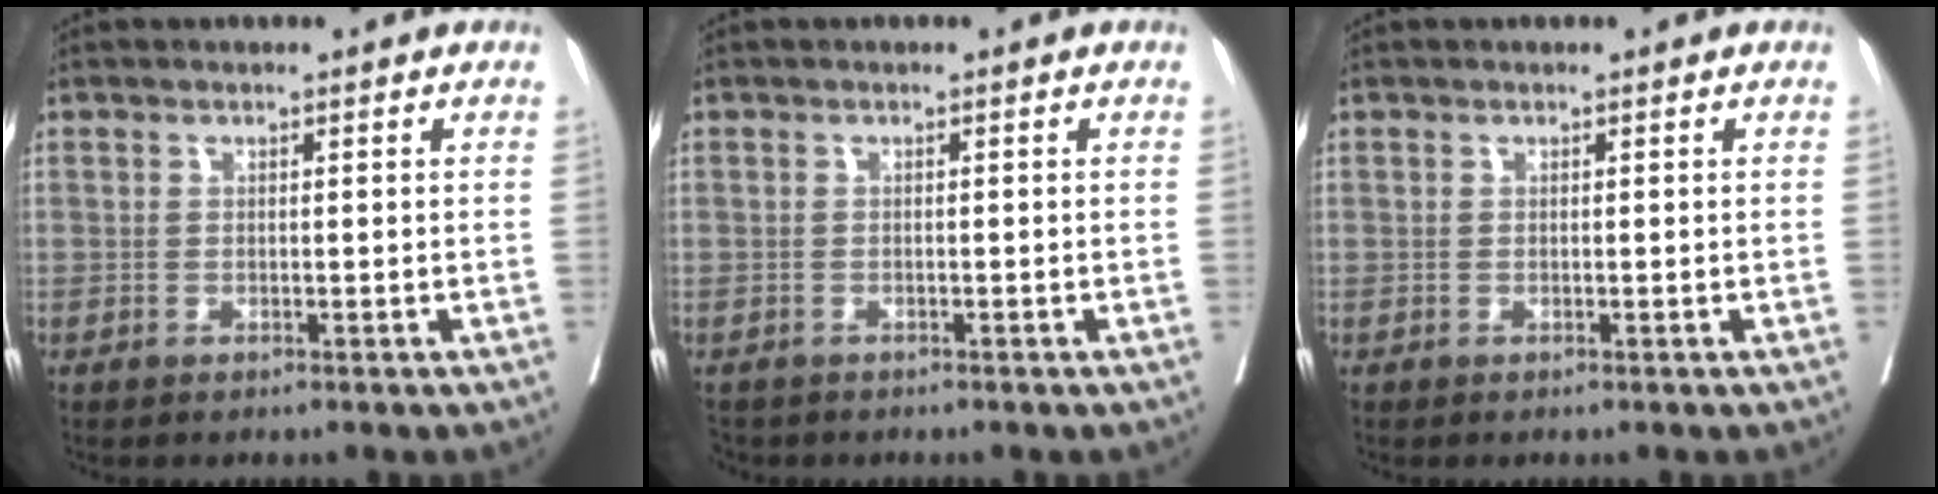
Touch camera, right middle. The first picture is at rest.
{"total": 2.6, "force": [-2.3, 1.3, 0.4], "torque": [-0.009, -0.004, -0.037]}
{"total": 0.0}